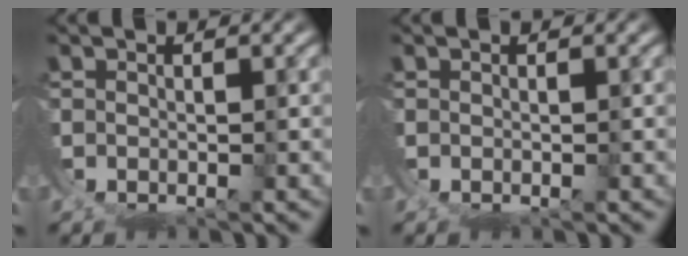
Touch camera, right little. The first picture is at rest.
{"total": 0.0}